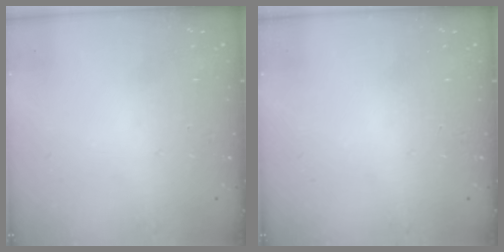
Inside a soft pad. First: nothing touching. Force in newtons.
{"total": 0.0}